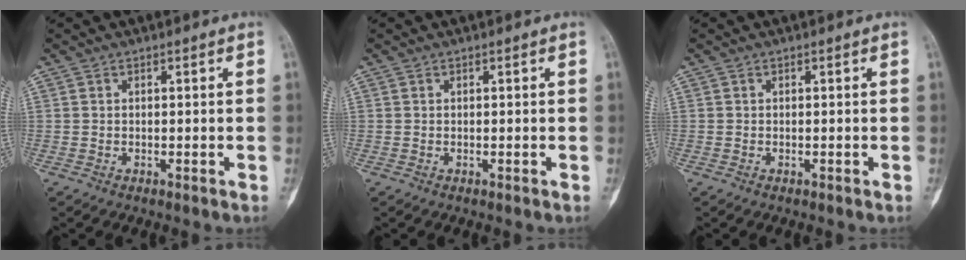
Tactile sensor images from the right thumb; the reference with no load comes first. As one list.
[{"total": 0.0}, {"total": 0.0}]